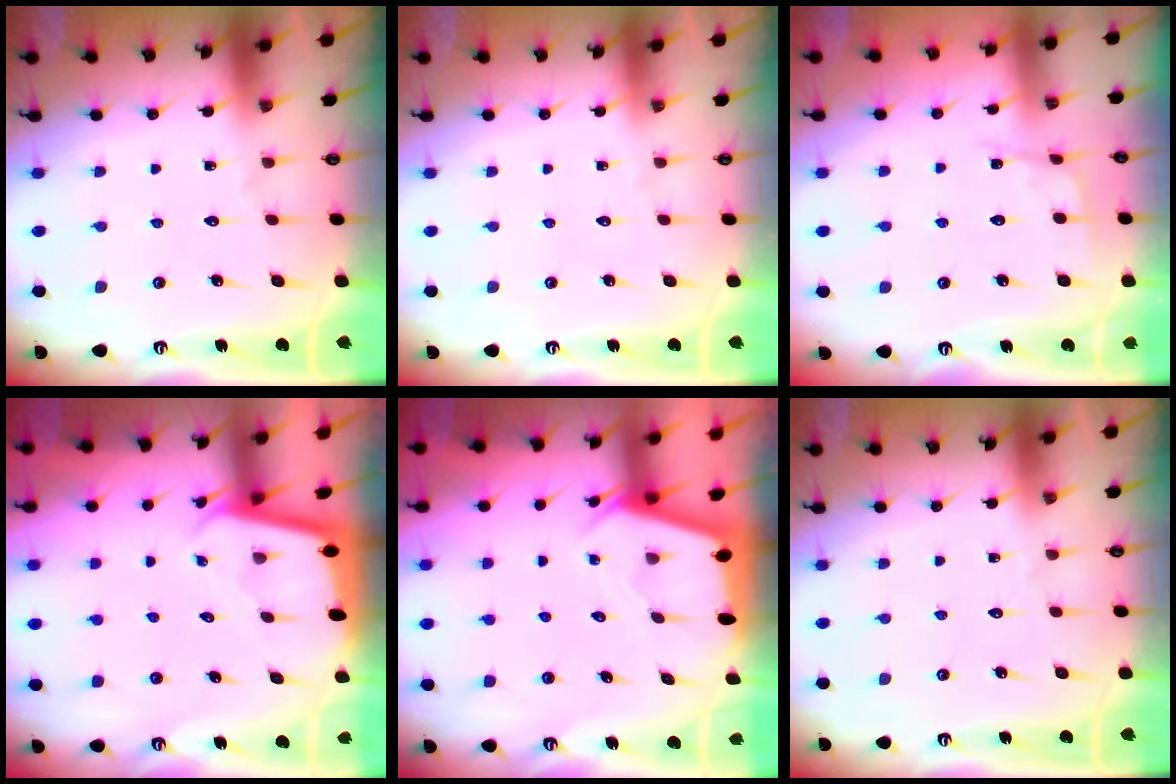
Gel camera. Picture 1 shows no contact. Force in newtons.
{"total": 0.0}
{"total": 3.5, "press": 3.5, "slide": 0.4}
{"total": 1.7, "press": 1.7, "slide": 0.0}
{"total": 2.3, "press": 2.3, "slide": 0.3}
{"total": 0.0}